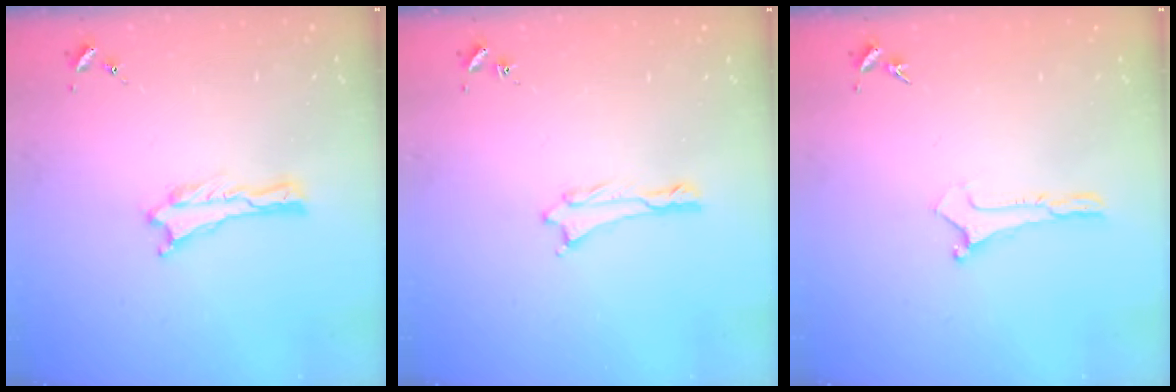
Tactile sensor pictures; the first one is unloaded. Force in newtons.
{"total": 0.6, "press": 0.5, "slide": 0.2}
{"total": 0.0}